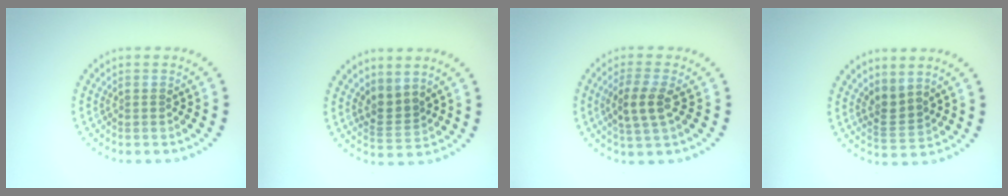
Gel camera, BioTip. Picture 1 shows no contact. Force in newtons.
{"total": 2.3, "press": 1.5, "slide": 1.7}
{"total": 2.9, "press": 2.6, "slide": 1.2}
{"total": 2.2, "press": 1.6, "slide": 1.6}